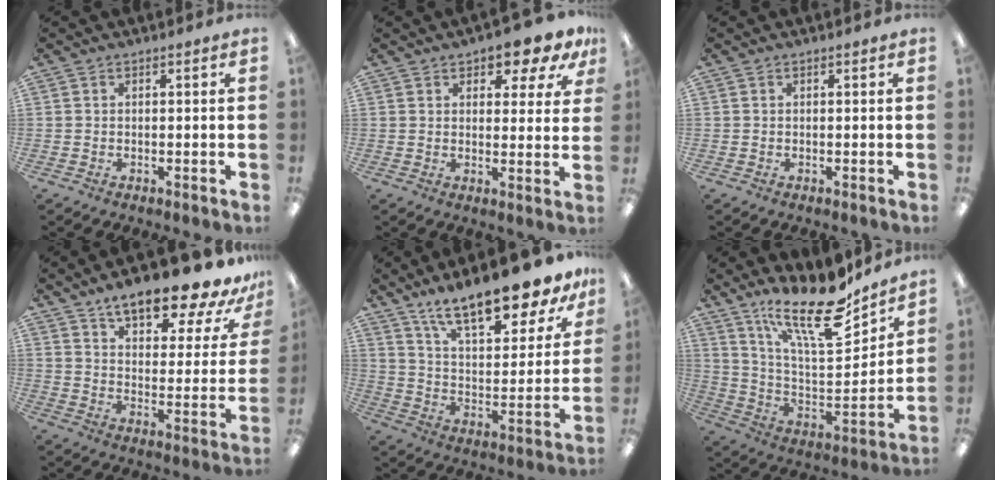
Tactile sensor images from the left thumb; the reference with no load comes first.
{"total": 6.7, "force": [5.4, 2.3, 3.3], "torque": [-0.039, -0.032, 0.091]}
{"total": 0.0}
{"total": 16.3, "force": [13.5, 4.2, 8.2], "torque": [-0.128, -0.091, 0.228]}
{"total": 18.6, "force": [14.5, 5.5, 10.2], "torque": [-0.159, -0.100, 0.249]}
{"total": 20.9, "force": [15.2, 6.6, 12.7], "torque": [-0.215, -0.108, 0.259]}